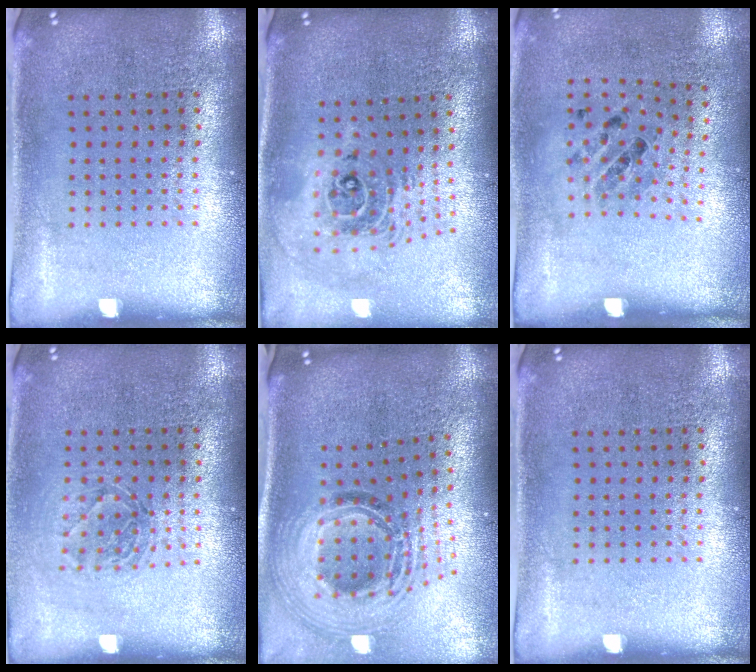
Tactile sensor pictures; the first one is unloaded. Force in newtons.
{"total": 2.3, "press": 1.8, "slide": 1.5}
{"total": 1.1, "press": 0.7, "slide": 0.8}
{"total": 1.3, "press": 1.1, "slide": 0.8}
{"total": 2.1, "press": 1.6, "slide": 1.4}
{"total": 0.0}